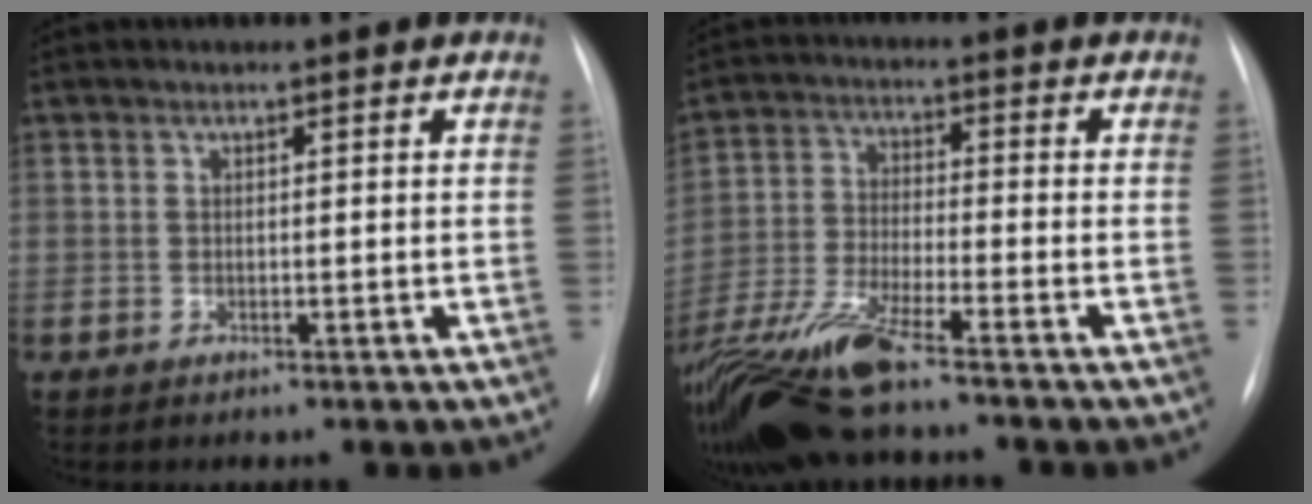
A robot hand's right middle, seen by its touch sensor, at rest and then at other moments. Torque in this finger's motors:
{"motor_torque": [1.10, -1.03, 0.32, 0.13]}